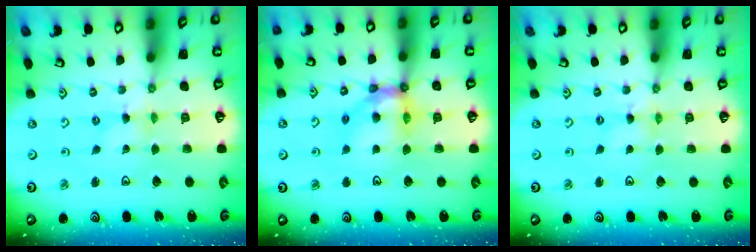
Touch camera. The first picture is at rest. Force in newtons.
{"total": 11.4, "press": 11.4, "slide": 1.4}
{"total": 1.3, "press": 1.3, "slide": 0.2}